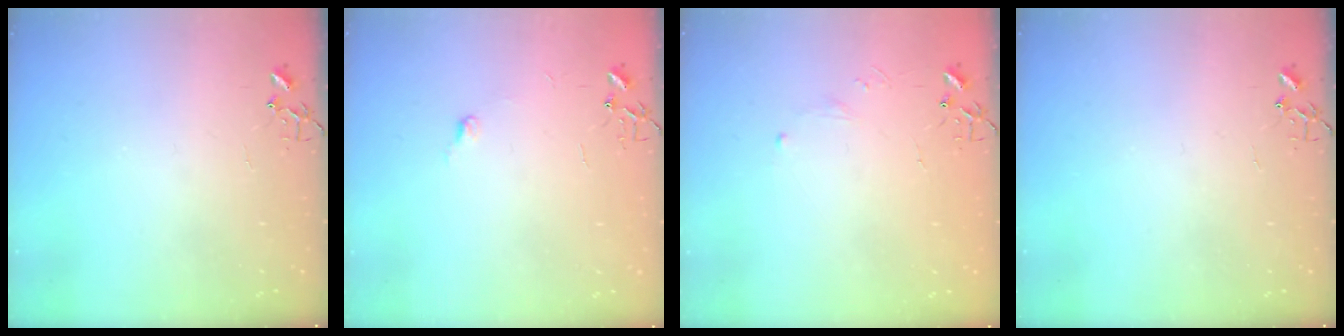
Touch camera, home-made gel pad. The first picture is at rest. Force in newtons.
{"total": 4.7, "press": 4.7, "slide": 0.5}
{"total": 3.5, "press": 3.5, "slide": 0.5}
{"total": 0.0}